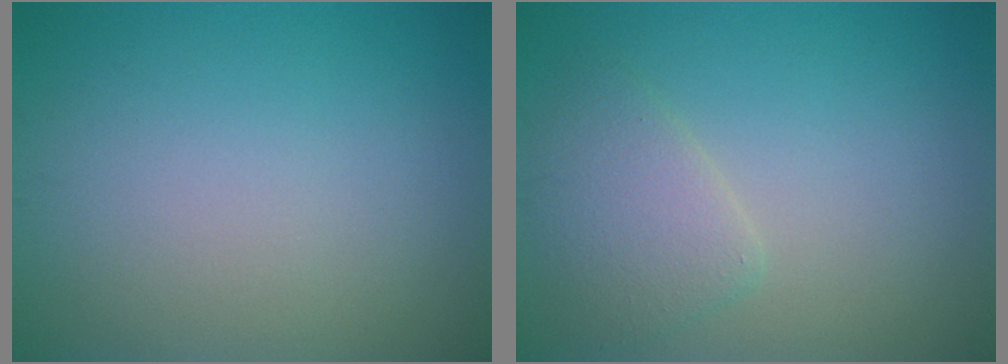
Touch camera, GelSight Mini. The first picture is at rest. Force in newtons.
{"total": 2.9, "press": 2.9, "slide": 0.2}